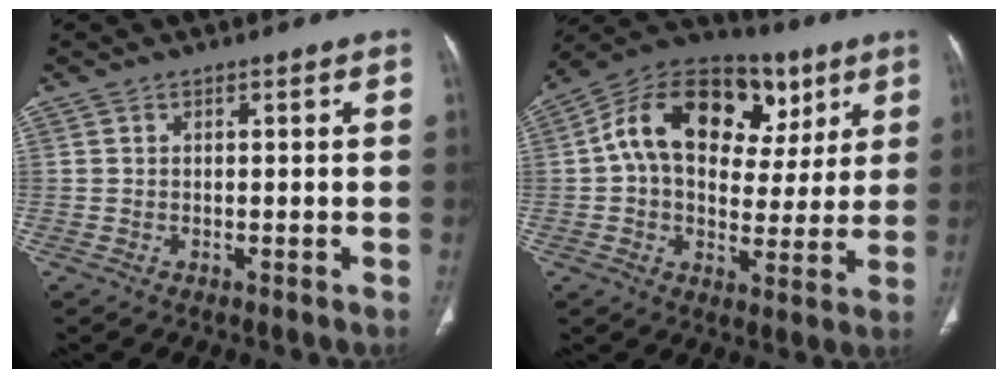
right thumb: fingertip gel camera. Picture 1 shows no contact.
{"total": 21.9, "force": [7.0, 14.7, 14.7], "torque": [-0.195, 0.025, 0.104]}